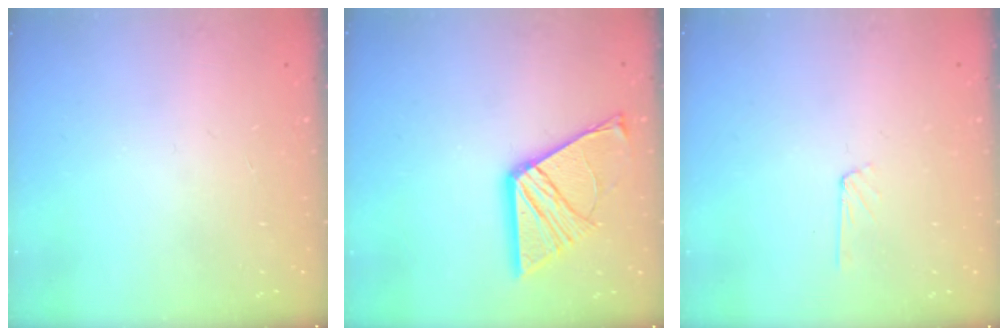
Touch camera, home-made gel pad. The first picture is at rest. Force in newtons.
{"total": 14.5, "press": 14.5, "slide": 1.1}
{"total": 2.9, "press": 2.9, "slide": 0.3}